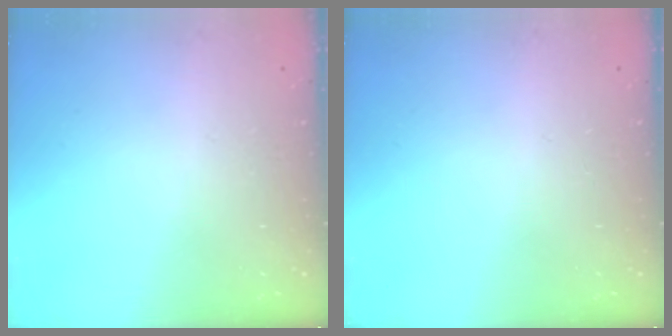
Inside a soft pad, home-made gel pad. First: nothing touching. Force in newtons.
{"total": 0.0}